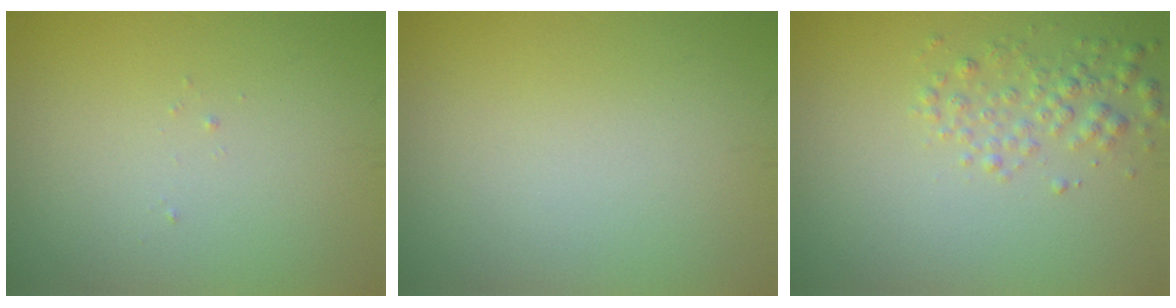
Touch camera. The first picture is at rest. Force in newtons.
{"total": 0.0}
{"total": 2.3, "press": 2.3, "slide": 0.0}